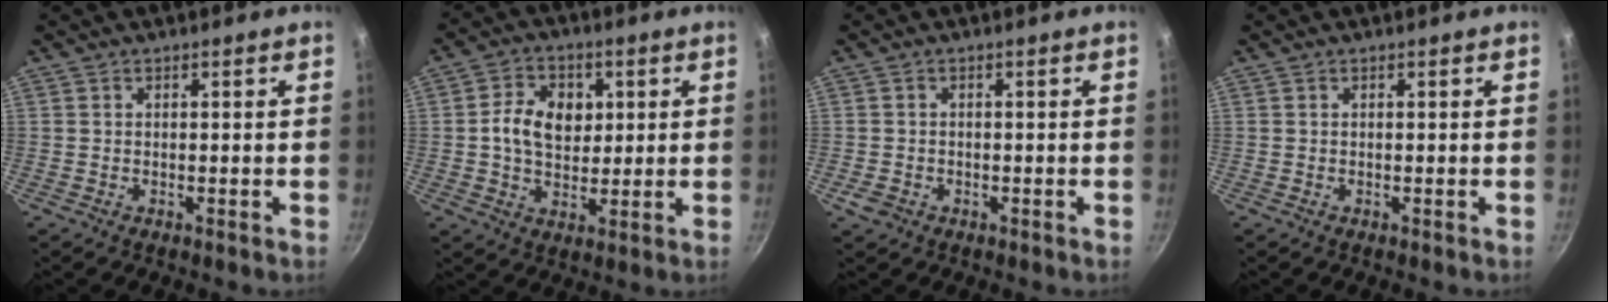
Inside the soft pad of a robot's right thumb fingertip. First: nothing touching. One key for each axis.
{"total": 9.5, "fx": 1.4, "fy": 6.9, "fz": 6.4, "tx": -0.082, "ty": 0.000, "tz": 0.024}
{"total": 2.1, "fx": -0.9, "fy": 1.7, "fz": 0.9, "tx": -0.011, "ty": 0.004, "tz": -0.015}
{"total": 0.0}